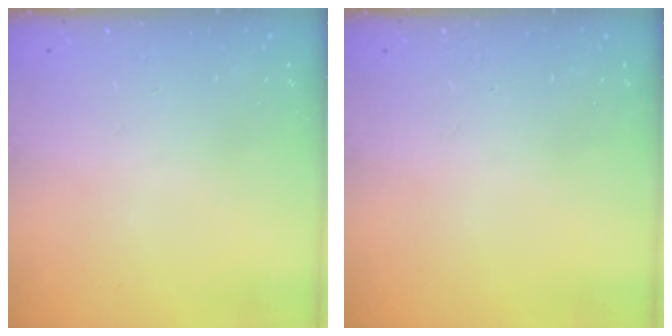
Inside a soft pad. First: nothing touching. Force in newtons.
{"total": 0.0}